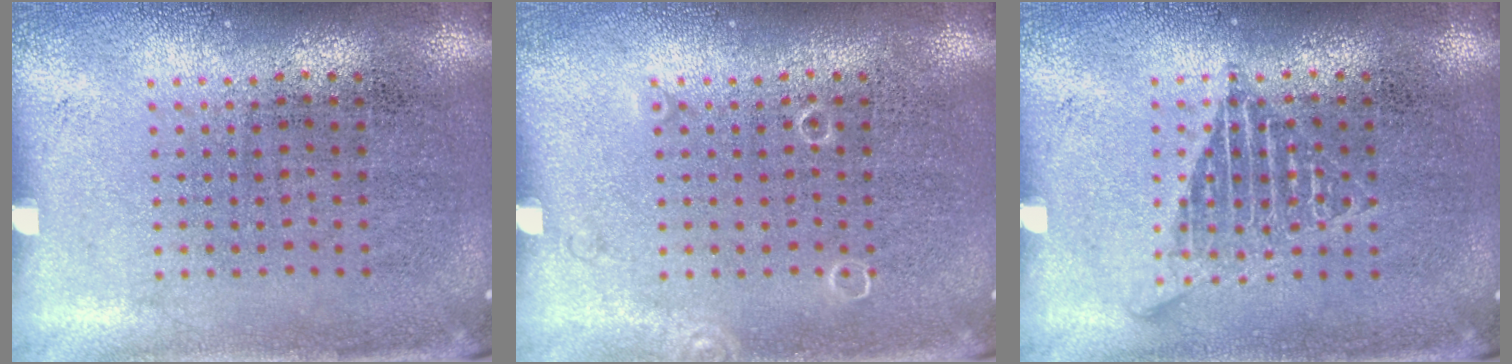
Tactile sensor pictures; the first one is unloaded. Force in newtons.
{"total": 0.6, "press": 0.6, "slide": 0.1}
{"total": 1.7, "press": 1.7, "slide": 0.1}